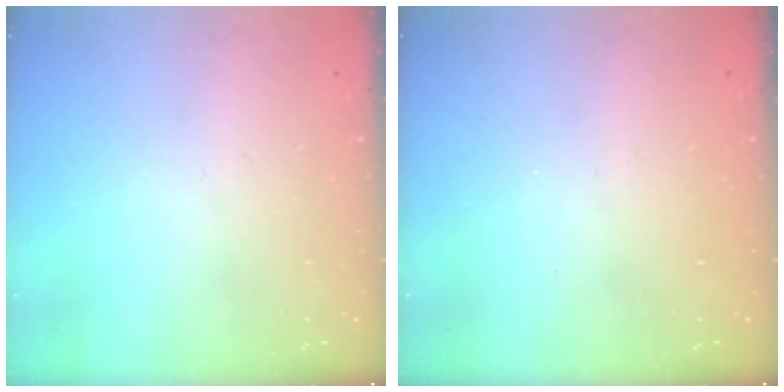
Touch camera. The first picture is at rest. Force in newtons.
{"total": 0.0}